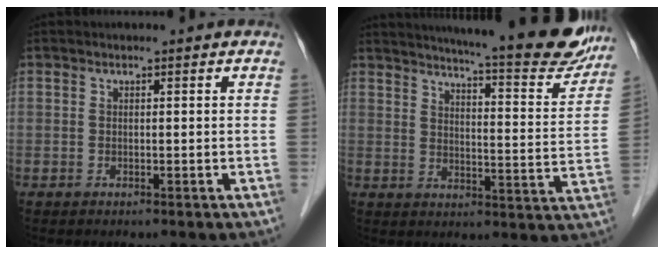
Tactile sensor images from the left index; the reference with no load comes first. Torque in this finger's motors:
{"motor_torque": [0.83, -1.31, 0.61, 0.14]}